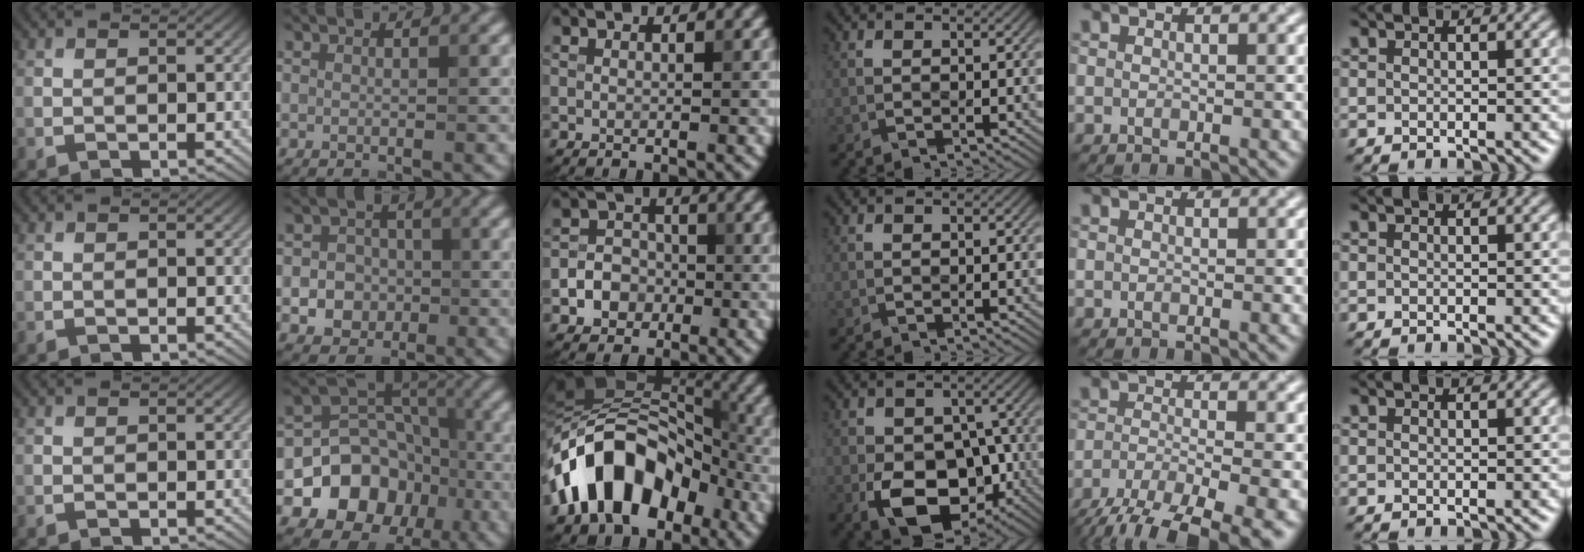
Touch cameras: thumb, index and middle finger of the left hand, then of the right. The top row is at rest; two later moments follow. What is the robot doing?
{"motion": "fold", "object": "origami paper"}